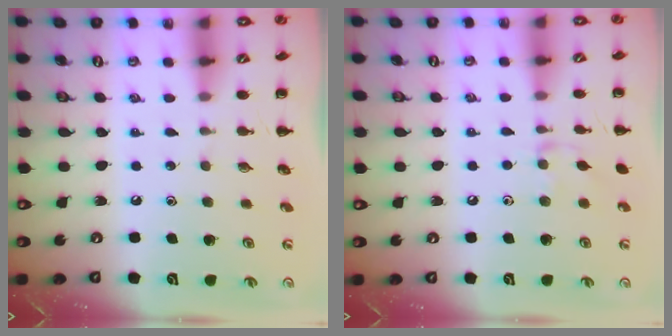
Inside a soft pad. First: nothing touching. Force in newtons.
{"total": 4.4, "press": 4.3, "slide": 1.0}